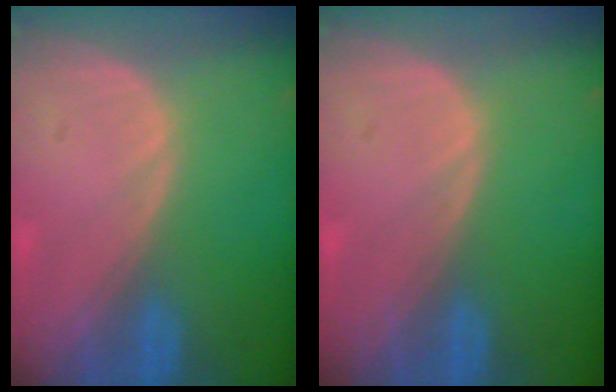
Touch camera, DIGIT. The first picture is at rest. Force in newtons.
{"total": 0.0}